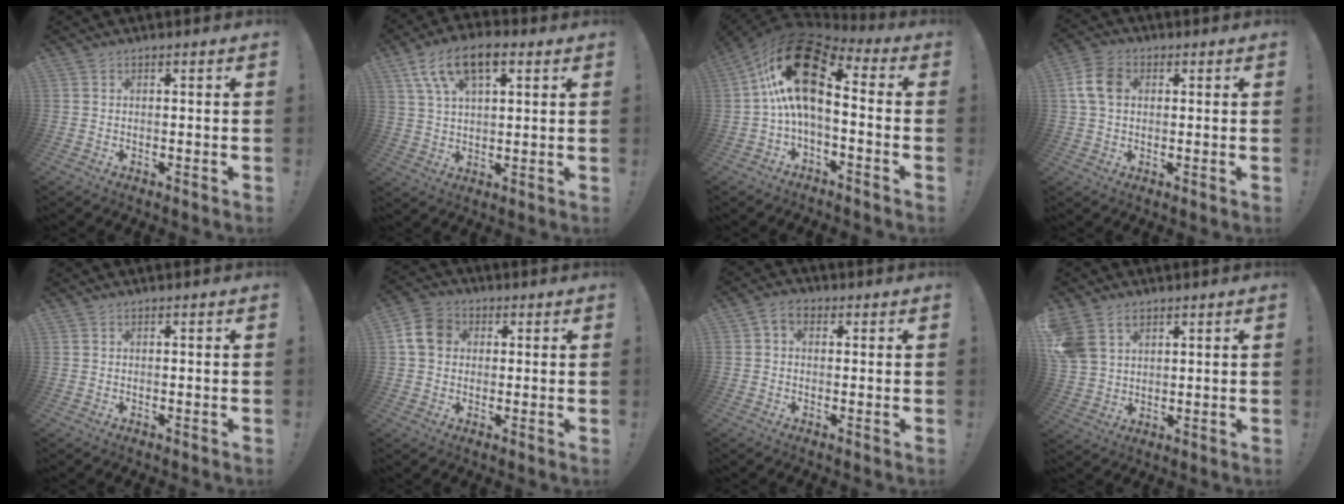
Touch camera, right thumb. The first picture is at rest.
{"total": 12.3, "force": [5.8, 6.2, 8.9], "torque": [-0.161, -0.011, 0.107]}
{"total": 19.9, "force": [4.2, 9.2, 17.1], "torque": [-0.310, -0.011, 0.080]}
{"total": 8.9, "force": [1.6, 6.3, 6.0], "torque": [-0.126, 0.012, 0.034]}
{"total": 0.0}
{"total": 9.5, "force": [2.0, 7.7, 5.2], "torque": [-0.096, 0.008, 0.041]}
{"total": 3.6, "force": [0.4, 2.8, 2.3], "torque": [-0.039, 0.003, 0.009]}
{"total": 8.1, "force": [4.4, 5.8, 3.5], "torque": [-0.066, -0.017, 0.090]}